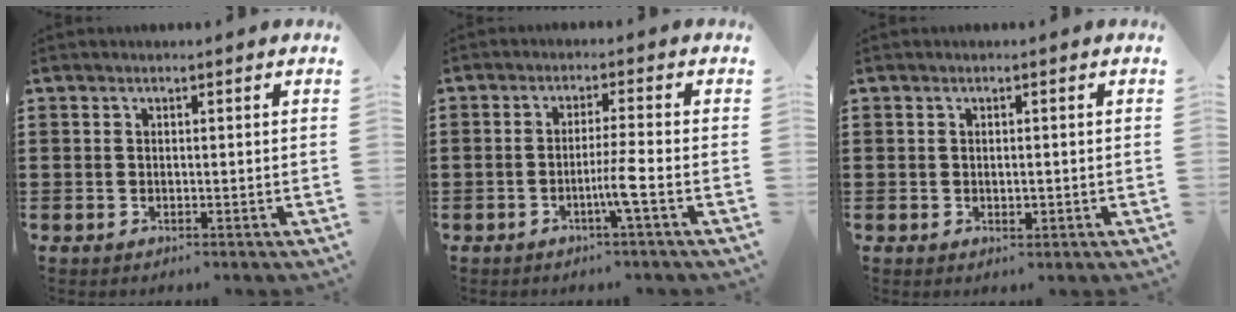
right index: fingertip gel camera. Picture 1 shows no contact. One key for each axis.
{"total": 4.3, "fx": -1.8, "fy": -0.5, "fz": 3.9, "tx": -0.074, "ty": -0.014, "tz": -0.036}
{"total": 1.3, "fx": -0.2, "fy": 0.6, "fz": 1.2, "tx": -0.021, "ty": 0.000, "tz": -0.004}